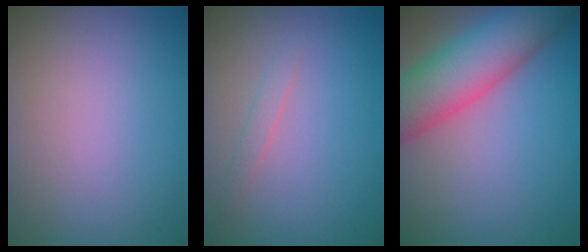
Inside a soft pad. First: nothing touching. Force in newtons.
{"total": 0.8, "press": 0.8, "slide": 0.1}
{"total": 8.6, "press": 8.6, "slide": 0.3}